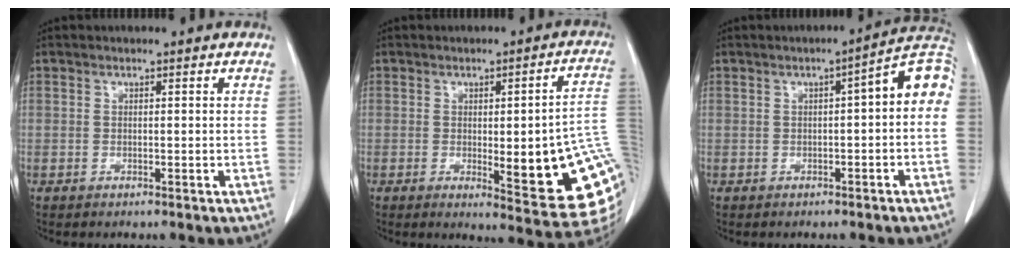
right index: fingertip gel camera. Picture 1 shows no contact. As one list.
[{"total": 18.0, "force": [-1.7, 3.7, 17.5], "torque": [-0.145, 0.004, -0.004]}, {"total": 6.9, "force": [0.2, 1.4, 6.8], "torque": [-0.084, 0.031, -0.005]}]